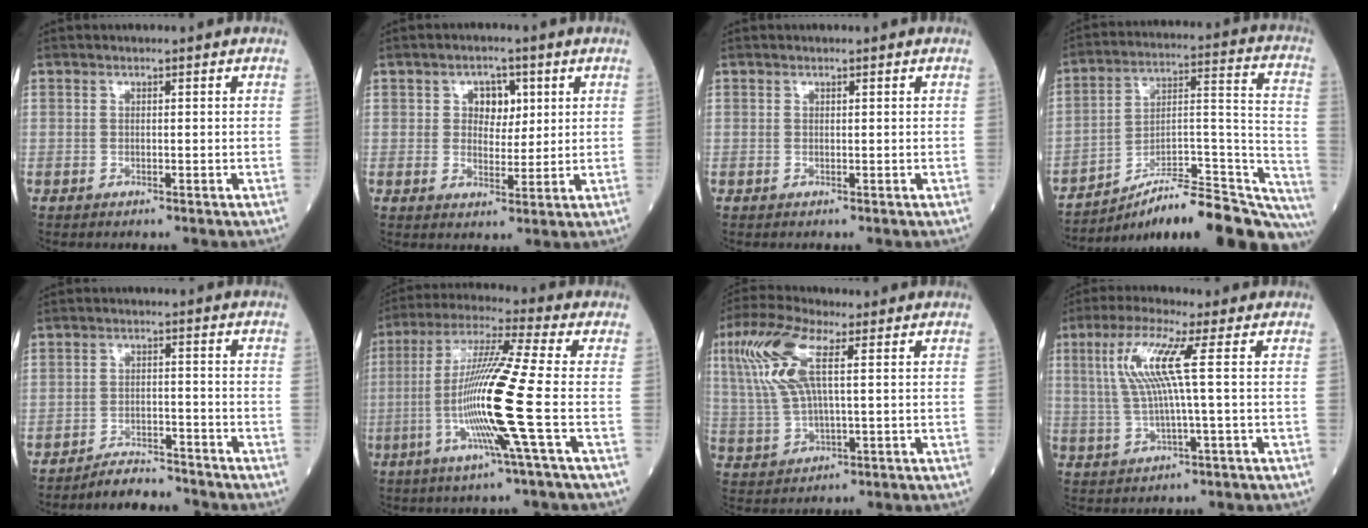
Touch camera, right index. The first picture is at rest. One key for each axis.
{"total": 4.6, "fx": 1.5, "fy": 3.1, "fz": 3.0, "tx": -0.040, "ty": 0.008, "tz": 0.024}
{"total": 0.0}
{"total": 25.7, "fx": -21.9, "fy": 3.4, "fz": 13.0, "tx": -0.108, "ty": 0.036, "tz": -0.320}
{"total": 4.9, "fx": -4.8, "fy": 1.0, "fz": 0.2, "tx": -0.002, "ty": -0.001, "tz": -0.078}
{"total": 14.5, "fx": -3.2, "fy": -2.0, "fz": 14.0, "tx": -0.280, "ty": -0.012, "tz": -0.070}
{"total": 10.5, "fx": 3.5, "fy": 2.9, "fz": 9.5, "tx": -0.234, "ty": 0.023, "tz": 0.073}
{"total": 8.4, "fx": 1.8, "fy": -0.5, "fz": 8.2, "tx": -0.179, "ty": 0.013, "tz": 0.038}